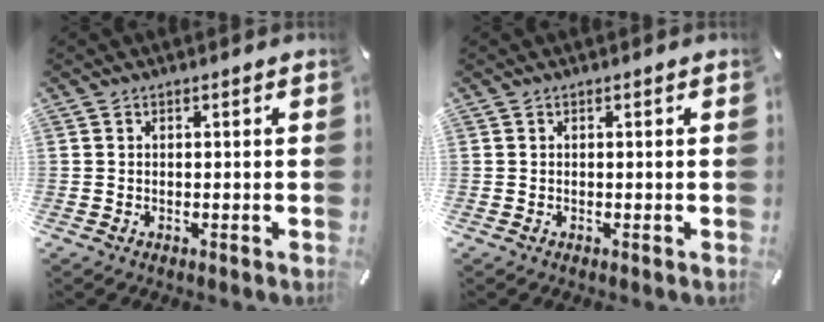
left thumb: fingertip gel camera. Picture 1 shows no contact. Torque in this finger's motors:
{"motor_torque": [-0.04, -0.03, 0.00, 0.00, -0.02]}